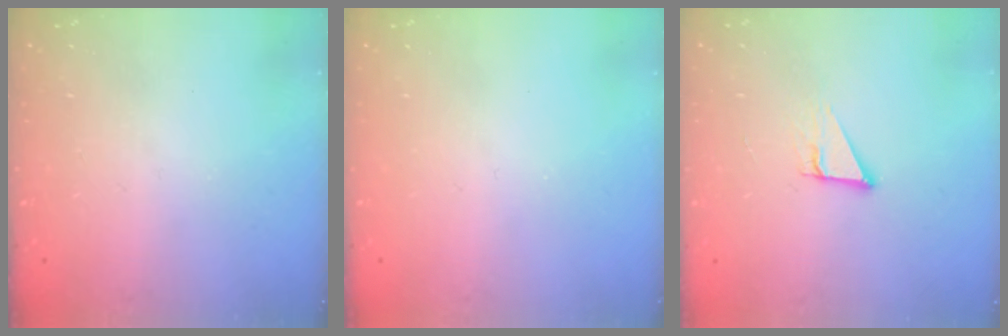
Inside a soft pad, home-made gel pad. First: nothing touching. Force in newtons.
{"total": 0.0}
{"total": 3.7, "press": 3.7, "slide": 0.2}